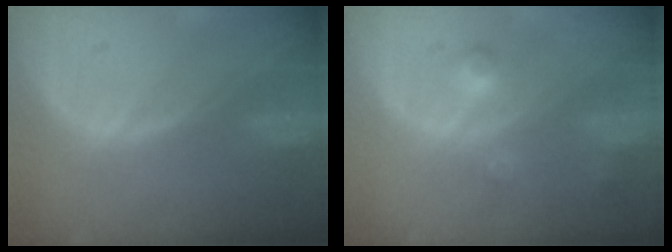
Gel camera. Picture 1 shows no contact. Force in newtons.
{"total": 3.7, "press": 3.7, "slide": 0.4}